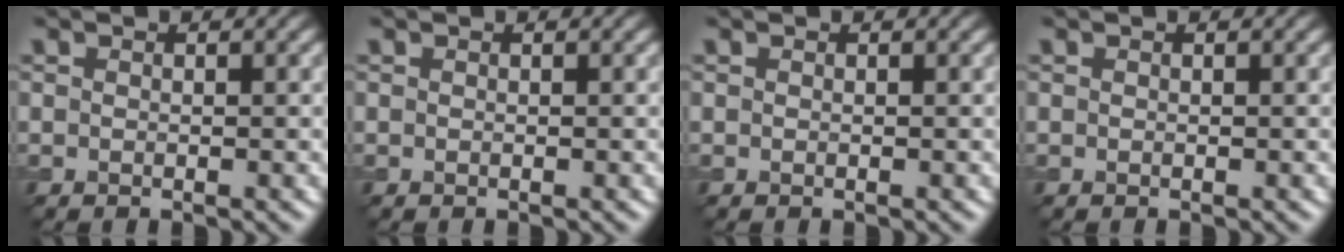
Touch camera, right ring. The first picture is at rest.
{"total": 0.0}
{"total": 0.0}
{"total": 0.0}